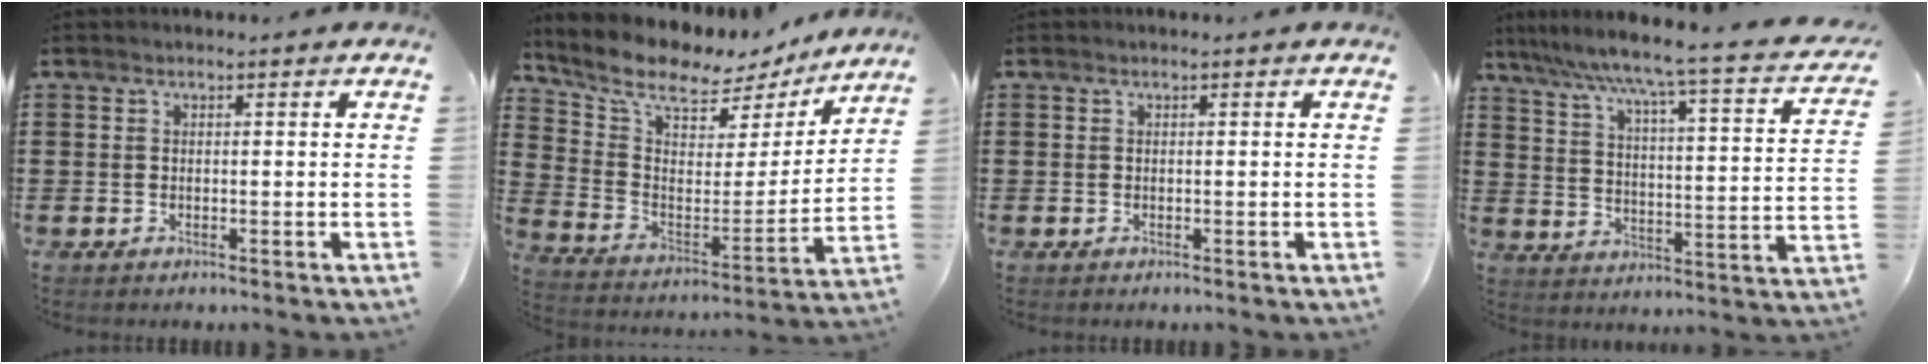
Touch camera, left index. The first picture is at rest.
{"total": 8.7, "force": [7.5, 3.2, 3.0], "torque": [-0.086, -0.059, 0.124]}
{"total": 0.0}
{"total": 5.0, "force": [3.9, -0.9, 3.0], "torque": [-0.077, -0.045, 0.049]}